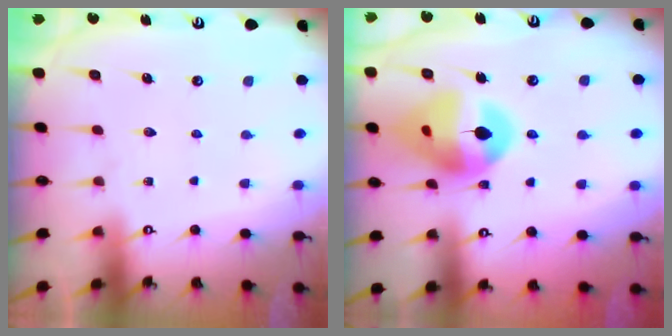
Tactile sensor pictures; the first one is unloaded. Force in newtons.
{"total": 15.9, "press": 15.8, "slide": 2.1}